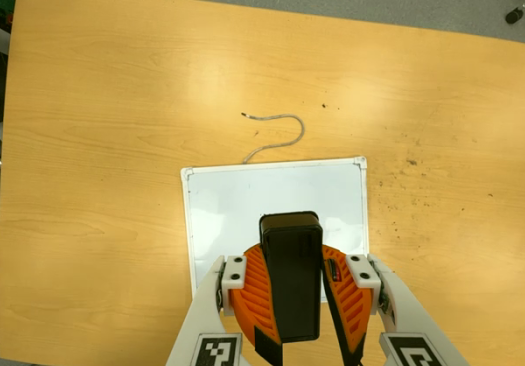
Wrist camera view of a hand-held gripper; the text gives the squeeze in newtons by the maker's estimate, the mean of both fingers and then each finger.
{"total": 11.5, "left": 10.5, "right": 12.5}